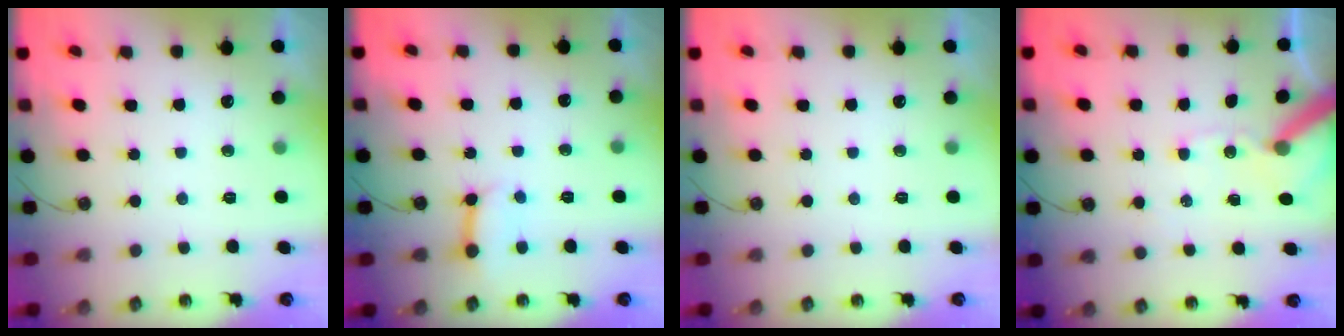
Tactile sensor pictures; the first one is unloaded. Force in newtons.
{"total": 6.8, "press": 6.7, "slide": 0.9}
{"total": 0.0}
{"total": 10.6, "press": 10.4, "slide": 1.7}